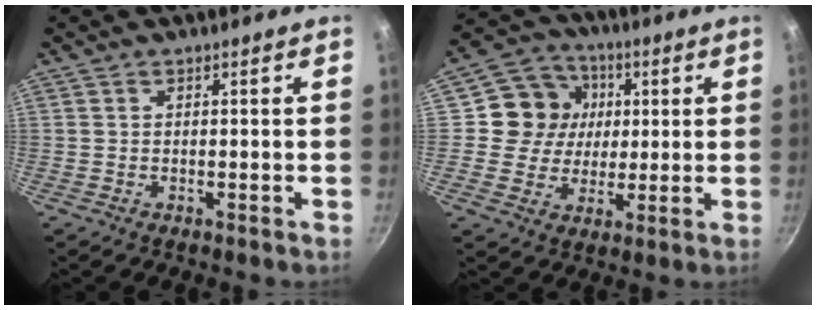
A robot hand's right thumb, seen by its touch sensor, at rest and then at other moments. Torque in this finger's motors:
{"motor_torque": [-0.26, 0.56, -0.25, 0.08, 0.04]}